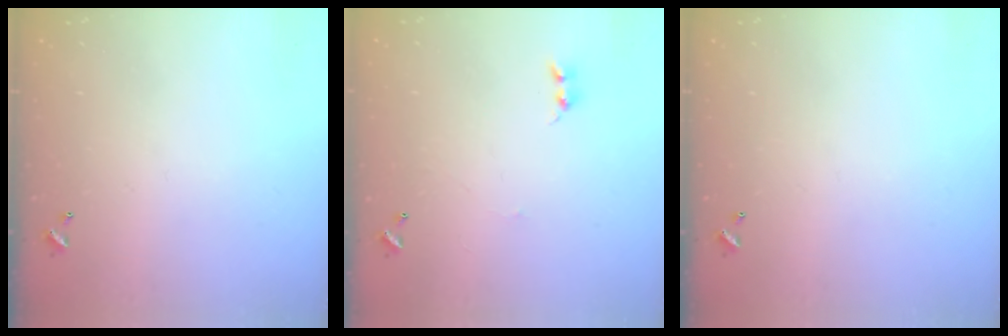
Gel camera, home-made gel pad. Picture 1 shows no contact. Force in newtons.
{"total": 0.0}
{"total": 0.0}